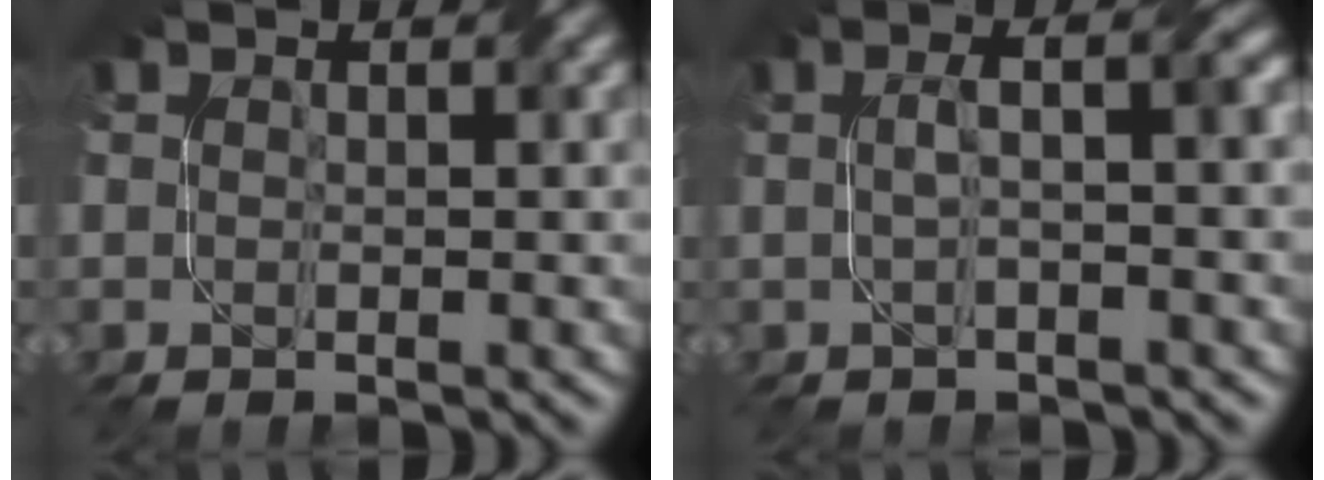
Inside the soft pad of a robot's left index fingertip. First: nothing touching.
{"total": 3.6, "force": [0.2, 1.2, 3.4], "torque": [-0.050, 0.016, 0.004]}